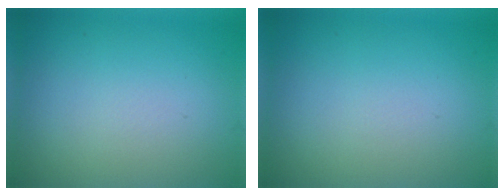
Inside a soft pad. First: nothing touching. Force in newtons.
{"total": 0.0}